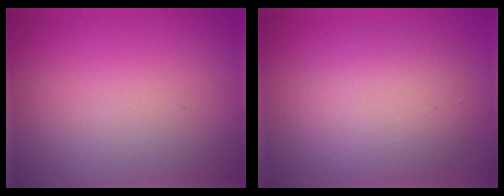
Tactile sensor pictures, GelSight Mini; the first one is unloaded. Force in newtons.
{"total": 4.5, "press": 4.5, "slide": 0.1}